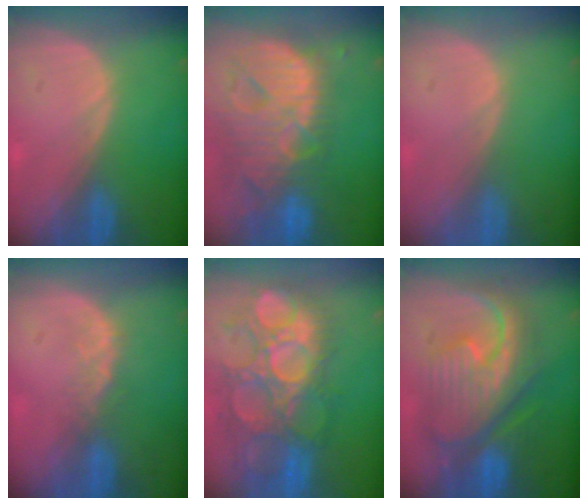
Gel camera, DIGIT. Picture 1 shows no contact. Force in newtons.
{"total": 13.8, "press": 11.8, "slide": 7.1}
{"total": 0.0}
{"total": 2.6, "press": 2.1, "slide": 1.5}
{"total": 12.4, "press": 11.6, "slide": 4.3}
{"total": 12.2, "press": 12.1, "slide": 1.4}